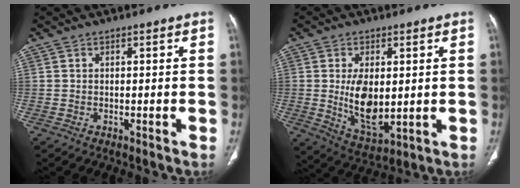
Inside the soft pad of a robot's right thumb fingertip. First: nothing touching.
{"total": 10.2, "force": [0.4, 5.4, 8.6], "torque": [-0.139, -0.021, 0.023]}